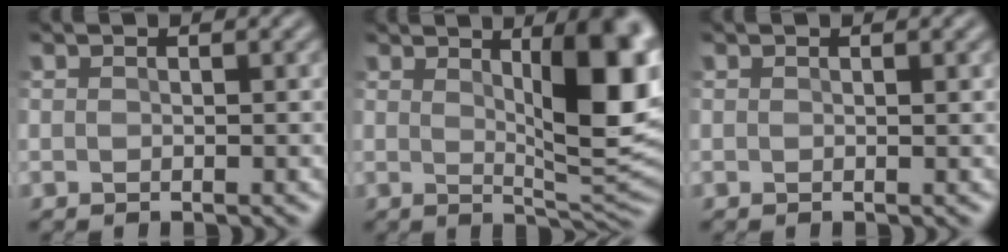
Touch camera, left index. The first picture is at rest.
{"total": 8.7, "force": [2.6, 2.3, 8.0], "torque": [-0.106, -0.001, 0.047]}
{"total": 0.0}